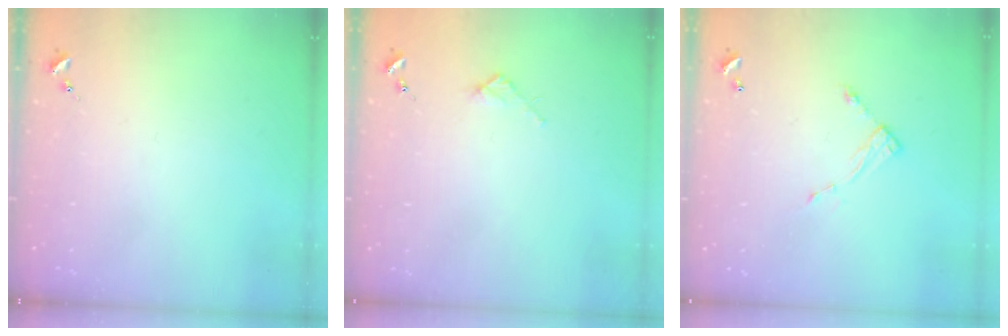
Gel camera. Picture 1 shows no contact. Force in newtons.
{"total": 2.7, "press": 2.7, "slide": 0.3}
{"total": 6.6, "press": 6.6, "slide": 0.5}